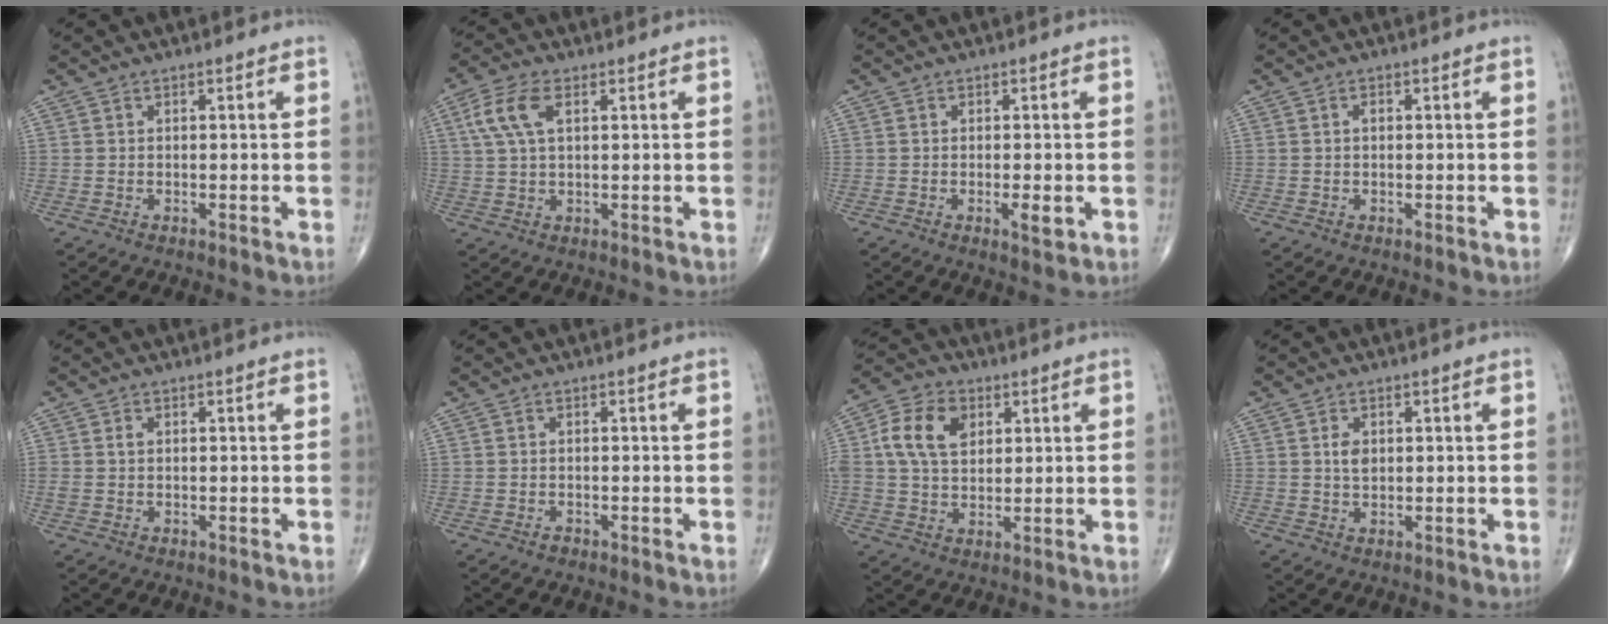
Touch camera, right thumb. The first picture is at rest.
{"total": 7.3, "force": [2.4, 3.5, 5.9], "torque": [-0.137, 0.011, 0.049]}
{"total": 2.8, "force": [-0.8, 0.9, 2.6], "torque": [-0.042, -0.006, -0.011]}
{"total": 0.9, "force": [0.0, 0.6, 0.6], "torque": [-0.006, 0.003, -0.002]}
{"total": 1.4, "force": [0.2, 1.0, 0.9], "torque": [-0.020, 0.005, 0.007]}
{"total": 0.7, "force": [-0.5, 0.4, 0.2], "torque": [-0.001, 0.001, -0.010]}
{"total": 10.8, "force": [2.9, 7.5, 7.3], "torque": [-0.125, 0.007, 0.048]}
{"total": 2.8, "force": [0.6, 1.9, 2.0], "torque": [-0.029, -0.002, 0.011]}